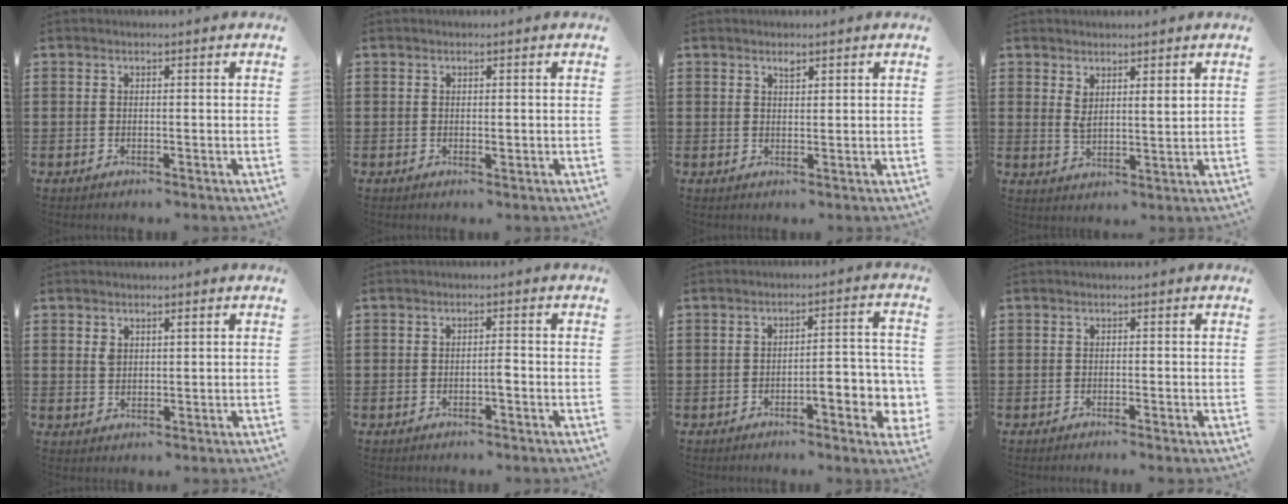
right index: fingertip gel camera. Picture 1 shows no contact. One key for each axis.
{"total": 0.6, "fx": 0.0, "fy": 0.3, "fz": 0.5, "tx": -0.010, "ty": 0.001, "tz": 0.001}
{"total": 1.2, "fx": 0.9, "fy": 0.4, "fz": 0.6, "tx": -0.006, "ty": -0.002, "tz": 0.014}
{"total": 3.0, "fx": 2.2, "fy": 0.9, "fz": 1.8, "tx": -0.040, "ty": 0.001, "tz": 0.041}
{"total": 1.7, "fx": 0.7, "fy": 0.9, "fz": 1.2, "tx": -0.027, "ty": 0.003, "tz": 0.013}
{"total": 1.5, "fx": -0.7, "fy": 0.3, "fz": 1.3, "tx": -0.026, "ty": -0.001, "tz": -0.013}
{"total": 6.1, "fx": -2.5, "fy": 1.6, "fz": 5.3, "tx": -0.070, "ty": -0.005, "tz": -0.044}
{"total": 0.6, "fx": -0.5, "fy": 0.0, "fz": 0.2, "tx": -0.006, "ty": -0.001, "tz": -0.010}